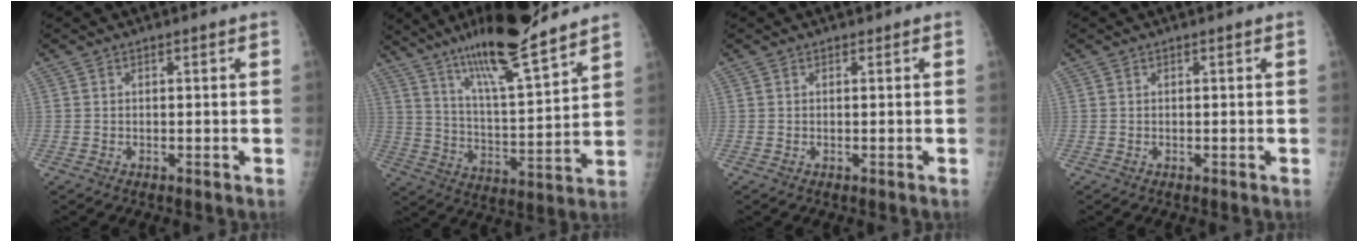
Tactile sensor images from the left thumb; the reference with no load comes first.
{"total": 18.0, "force": [13.7, 2.3, 11.4], "torque": [-0.174, -0.075, 0.236]}
{"total": 0.0}
{"total": 0.0}